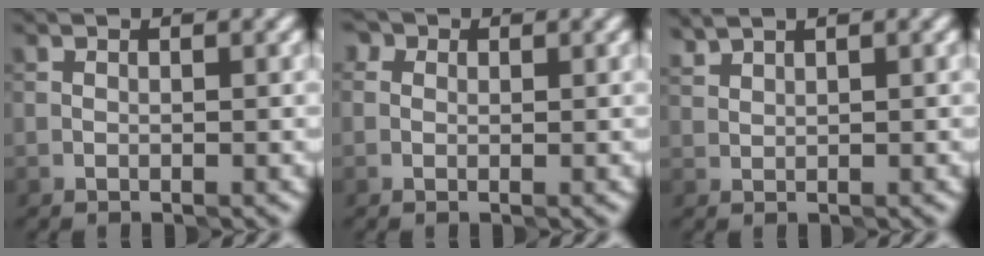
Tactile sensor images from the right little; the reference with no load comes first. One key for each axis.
{"total": 2.8, "fx": 1.4, "fy": 1.9, "fz": 1.4, "tx": -0.011, "ty": 0.022, "tz": -0.015}
{"total": 1.3, "fx": 1.3, "fy": 0.1, "fz": 0.2, "tx": -0.004, "ty": 0.003, "tz": 0.033}